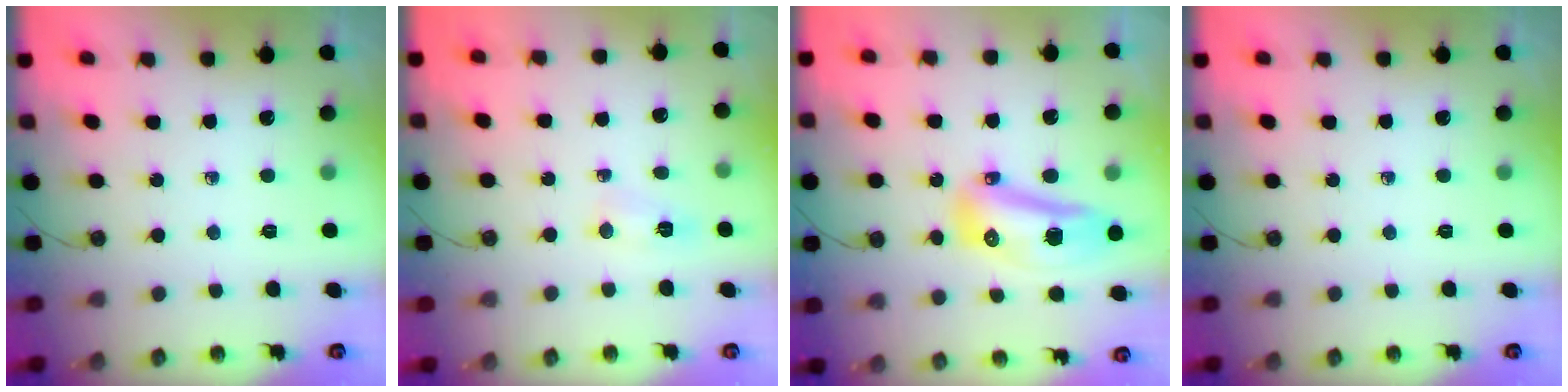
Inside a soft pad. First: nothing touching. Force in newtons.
{"total": 6.0, "press": 5.9, "slide": 0.6}
{"total": 14.2, "press": 14.0, "slide": 2.6}
{"total": 0.0}